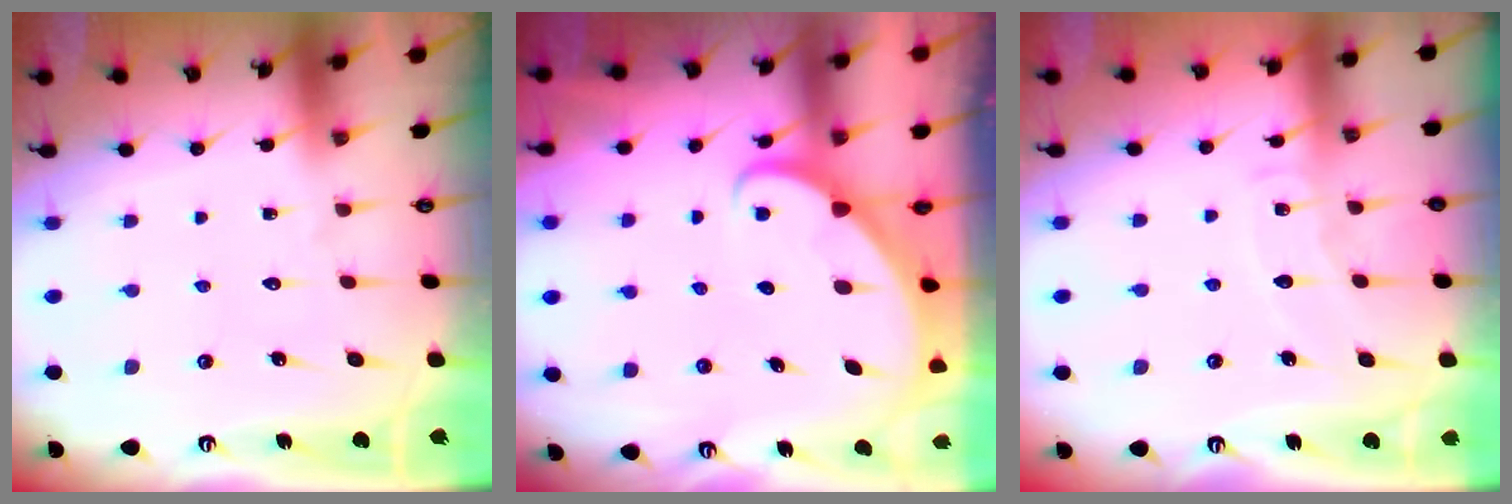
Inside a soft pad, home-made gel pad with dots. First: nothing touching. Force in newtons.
{"total": 2.6, "press": 2.6, "slide": 0.4}
{"total": 5.9, "press": 5.9, "slide": 0.6}